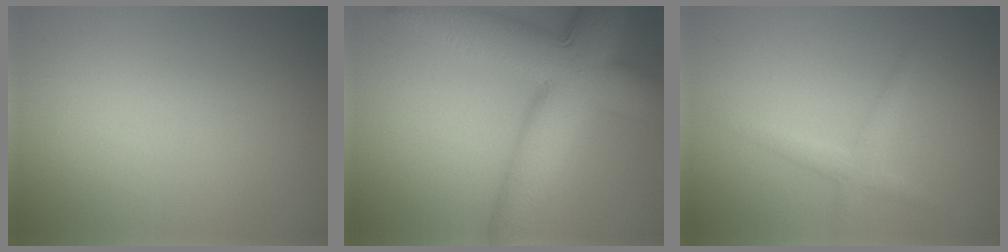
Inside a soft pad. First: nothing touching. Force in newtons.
{"total": 12.7, "press": 12.7, "slide": 0.4}
{"total": 1.8, "press": 1.8, "slide": 0.0}